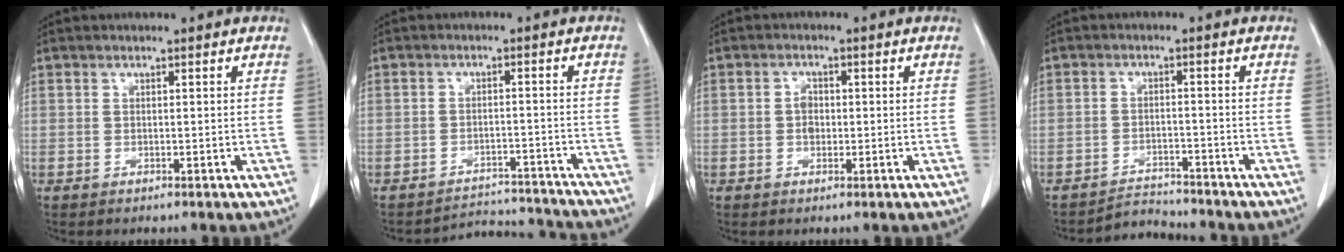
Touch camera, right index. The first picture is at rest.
{"total": 7.5, "force": [-7.3, 1.4, -1.5], "torque": [0.027, 0.026, -0.096]}
{"total": 2.1, "force": [-0.2, 1.5, 1.5], "torque": [-0.024, 0.005, -0.005]}
{"total": 3.8, "force": [-3.7, 0.3, -0.9], "torque": [0.016, -0.004, -0.058]}